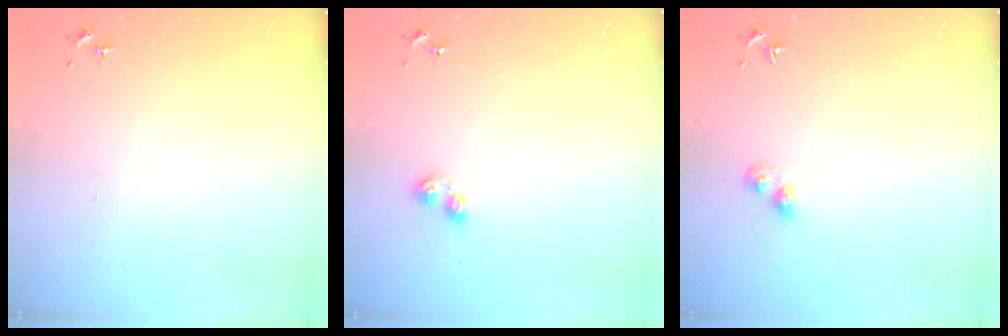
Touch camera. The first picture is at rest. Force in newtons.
{"total": 4.4, "press": 4.4, "slide": 0.6}
{"total": 3.3, "press": 3.2, "slide": 0.5}